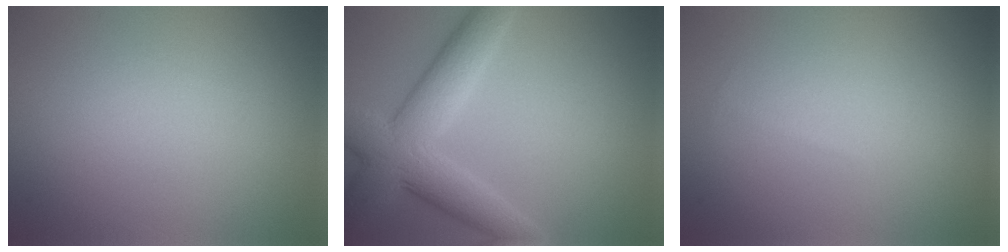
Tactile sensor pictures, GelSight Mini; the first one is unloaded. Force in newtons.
{"total": 7.6, "press": 7.6, "slide": 0.1}
{"total": 0.8, "press": 0.8, "slide": 0.2}